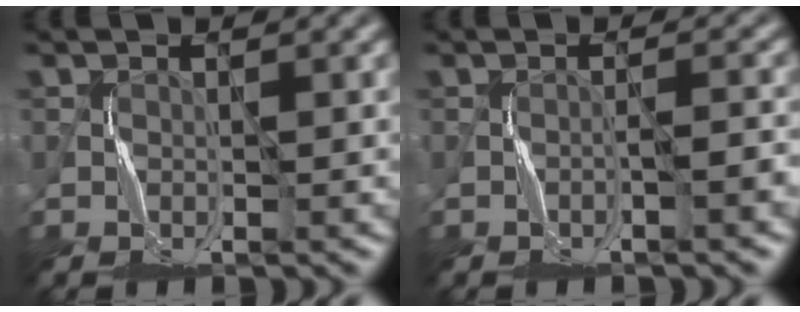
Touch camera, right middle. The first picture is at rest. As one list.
[{"total": 1.7, "force": [-0.8, 0.1, 1.5], "torque": [-0.021, 0.007, -0.015]}]